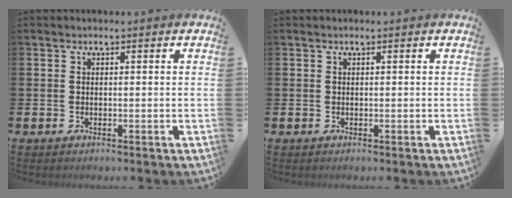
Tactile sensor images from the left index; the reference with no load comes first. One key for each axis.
{"total": 0.0}